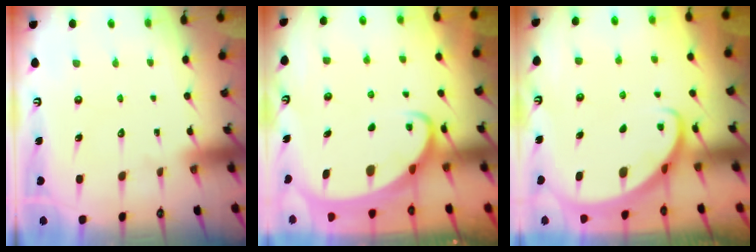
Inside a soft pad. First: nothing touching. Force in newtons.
{"total": 2.9, "press": 2.9, "slide": 0.4}
{"total": 2.4, "press": 2.4, "slide": 0.2}